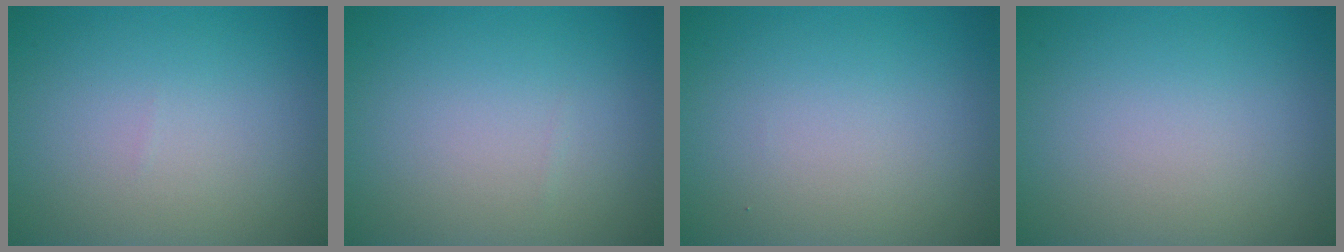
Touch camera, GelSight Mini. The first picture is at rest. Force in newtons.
{"total": 0.0}
{"total": 0.0}
{"total": 0.0}